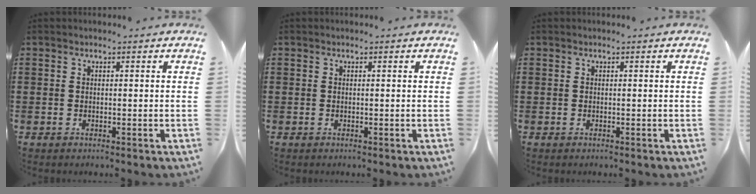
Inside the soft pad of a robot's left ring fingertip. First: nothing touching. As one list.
[{"total": 0.0}, {"total": 0.0}]